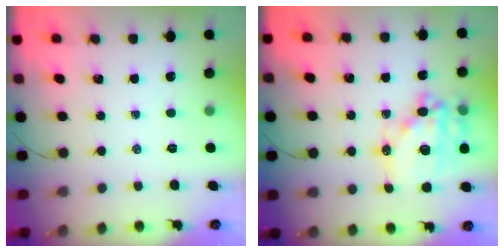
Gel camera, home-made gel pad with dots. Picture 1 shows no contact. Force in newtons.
{"total": 19.8, "press": 19.4, "slide": 4.0}